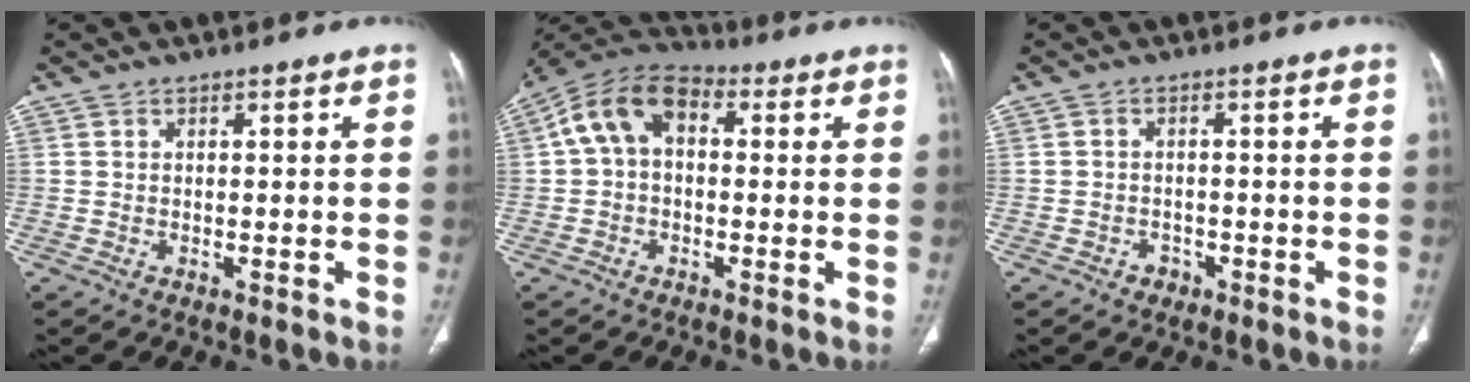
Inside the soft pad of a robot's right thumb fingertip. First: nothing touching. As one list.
[{"total": 10.8, "force": [1.5, 7.3, 7.8], "torque": [-0.136, 0.036, 0.013]}, {"total": 2.0, "force": [-1.1, 1.5, 0.5], "torque": [-0.003, 0.010, -0.014]}]